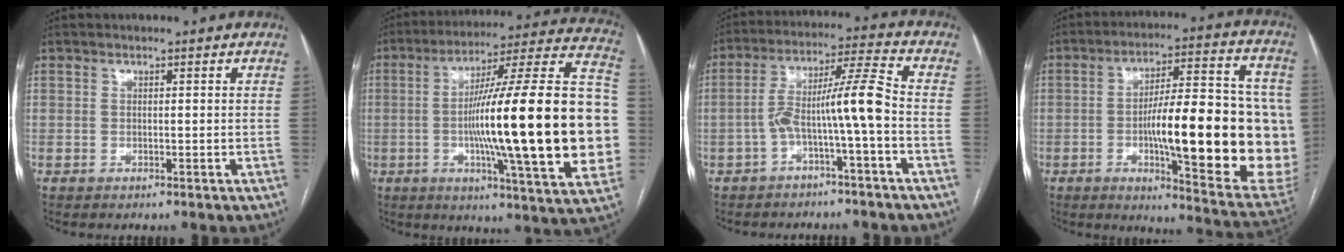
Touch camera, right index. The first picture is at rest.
{"total": 31.4, "force": [-2.9, 2.2, 31.2], "torque": [-0.405, 0.009, -0.060]}
{"total": 9.1, "force": [-2.6, -0.6, 8.7], "torque": [-0.151, 0.035, -0.045]}
{"total": 26.2, "force": [-3.1, 5.1, 25.5], "torque": [-0.292, 0.011, -0.035]}